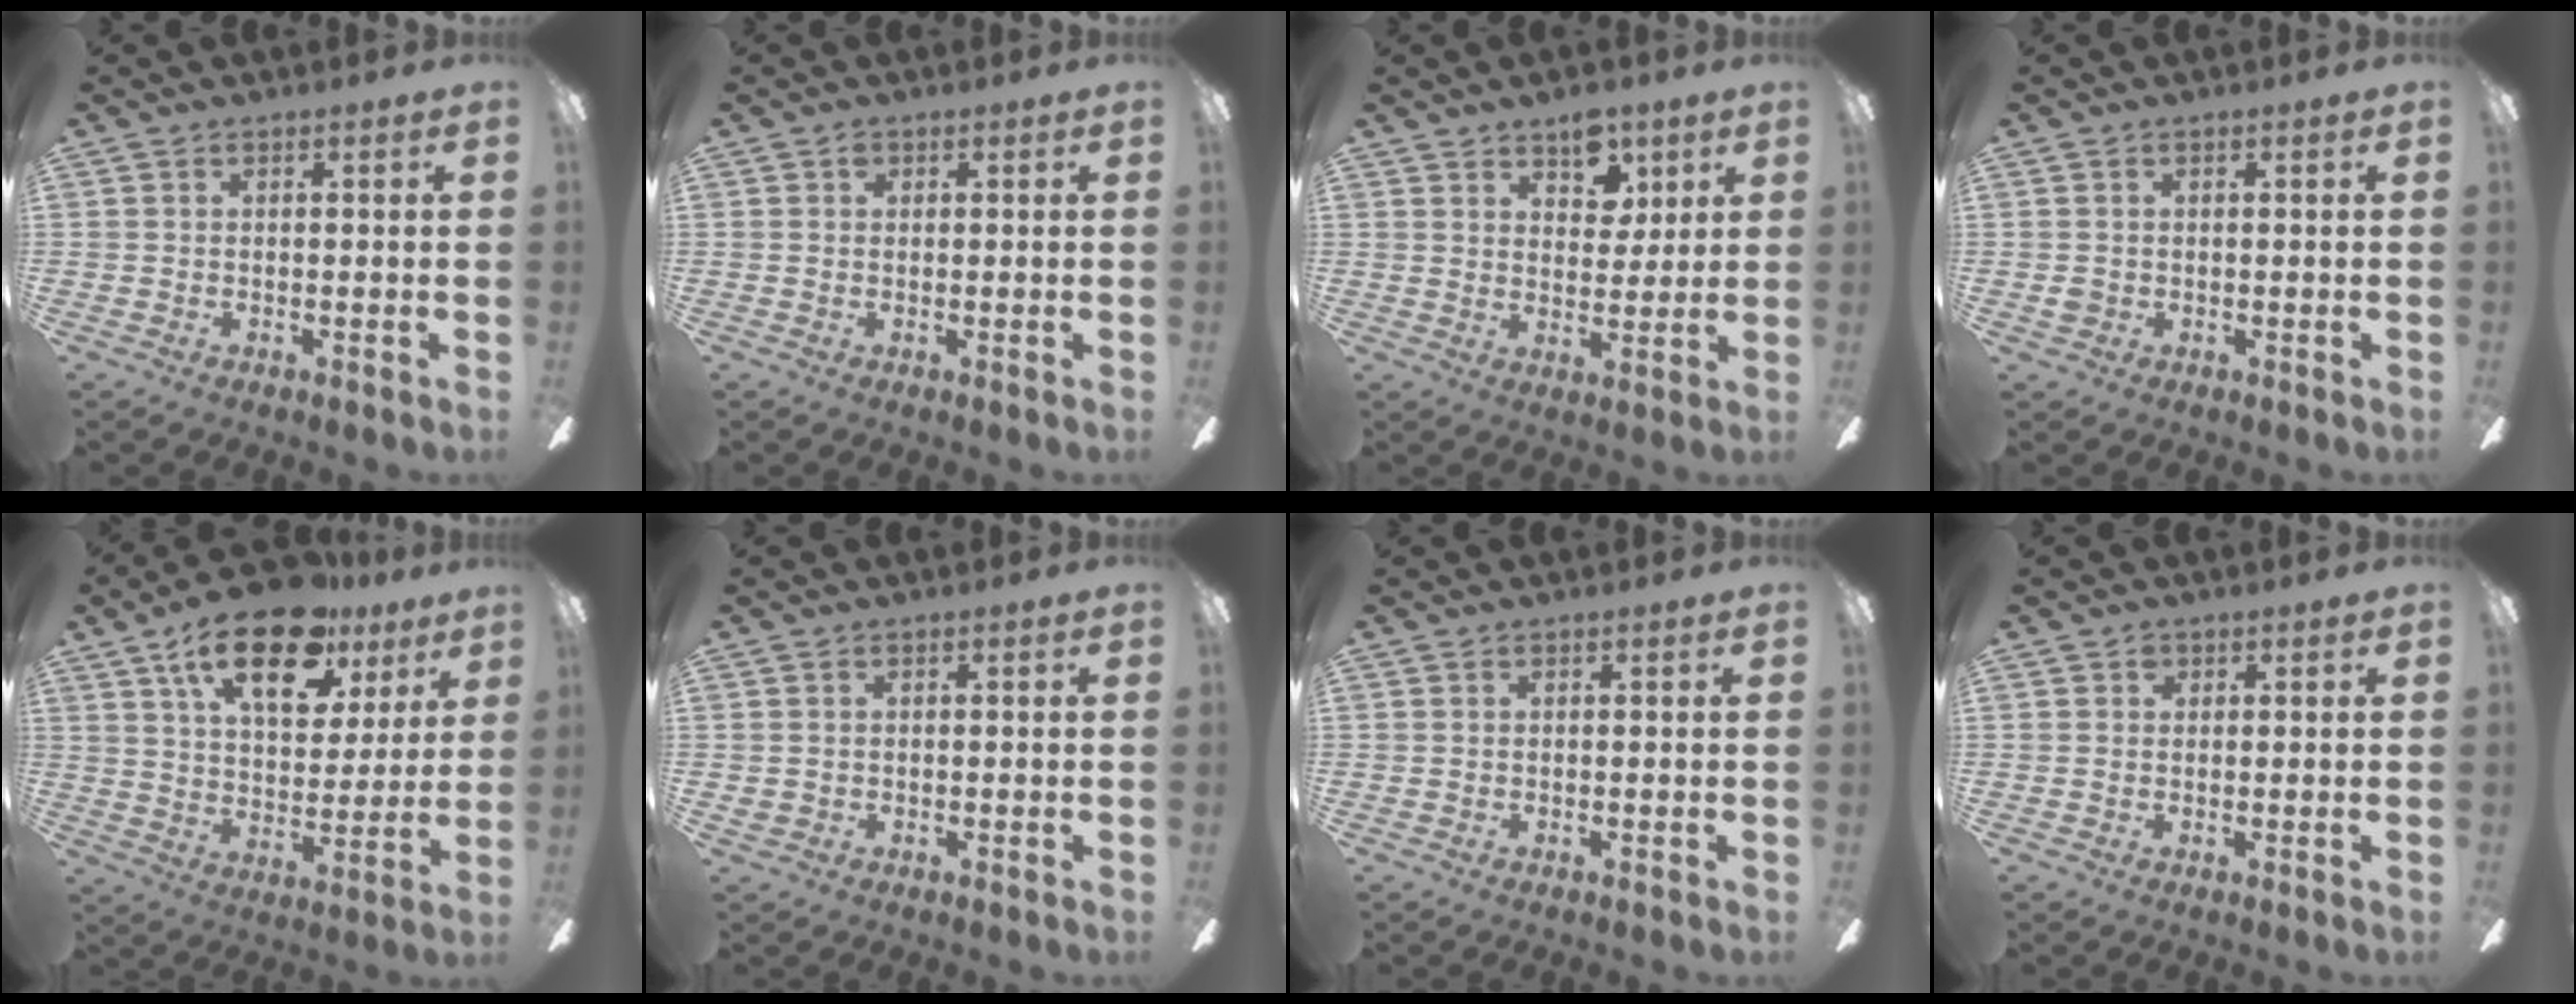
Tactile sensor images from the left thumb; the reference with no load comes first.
{"total": 1.2, "force": [0.4, 0.9, 0.6], "torque": [-0.013, 0.004, 0.008]}
{"total": 8.1, "force": [5.4, 4.9, 3.5], "torque": [-0.028, -0.021, 0.092]}
{"total": 1.3, "force": [0.1, 1.2, 0.5], "torque": [-0.011, 0.005, 0.001]}
{"total": 20.0, "force": [12.0, 9.5, 13.0], "torque": [-0.201, -0.053, 0.202]}
{"total": 1.0, "force": [0.0, 1.0, 0.3], "torque": [-0.007, 0.004, -0.001]}
{"total": 0.0}
{"total": 1.5, "force": [0.8, 1.0, 0.6], "torque": [-0.006, 0.000, 0.013]}